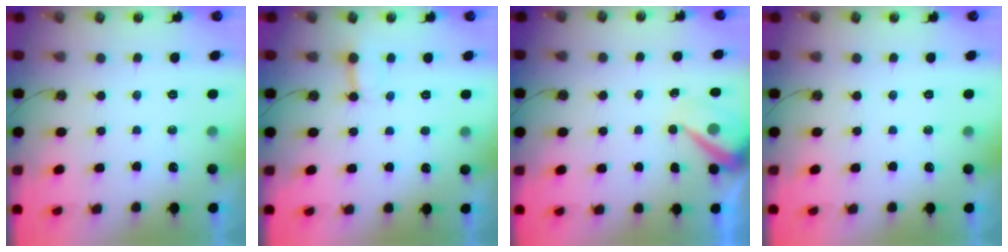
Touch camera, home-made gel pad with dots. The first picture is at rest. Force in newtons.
{"total": 3.8, "press": 3.7, "slide": 0.7}
{"total": 8.0, "press": 8.0, "slide": 0.8}
{"total": 0.0}